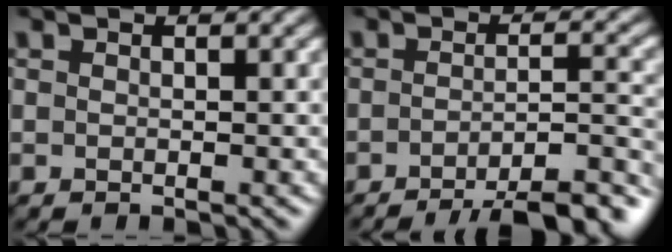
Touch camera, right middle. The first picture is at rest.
{"total": 8.6, "force": [-6.7, 2.1, 5.0], "torque": [-0.061, 0.007, -0.090]}